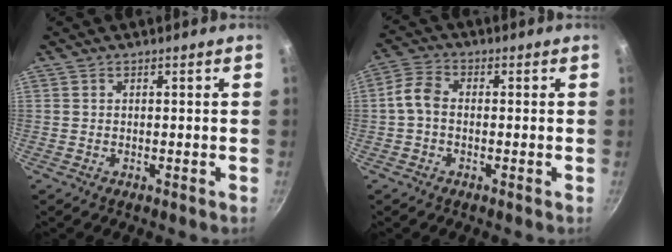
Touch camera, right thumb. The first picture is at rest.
{"total": 4.9, "force": [-0.6, 3.5, 3.4], "torque": [-0.073, 0.021, -0.024]}